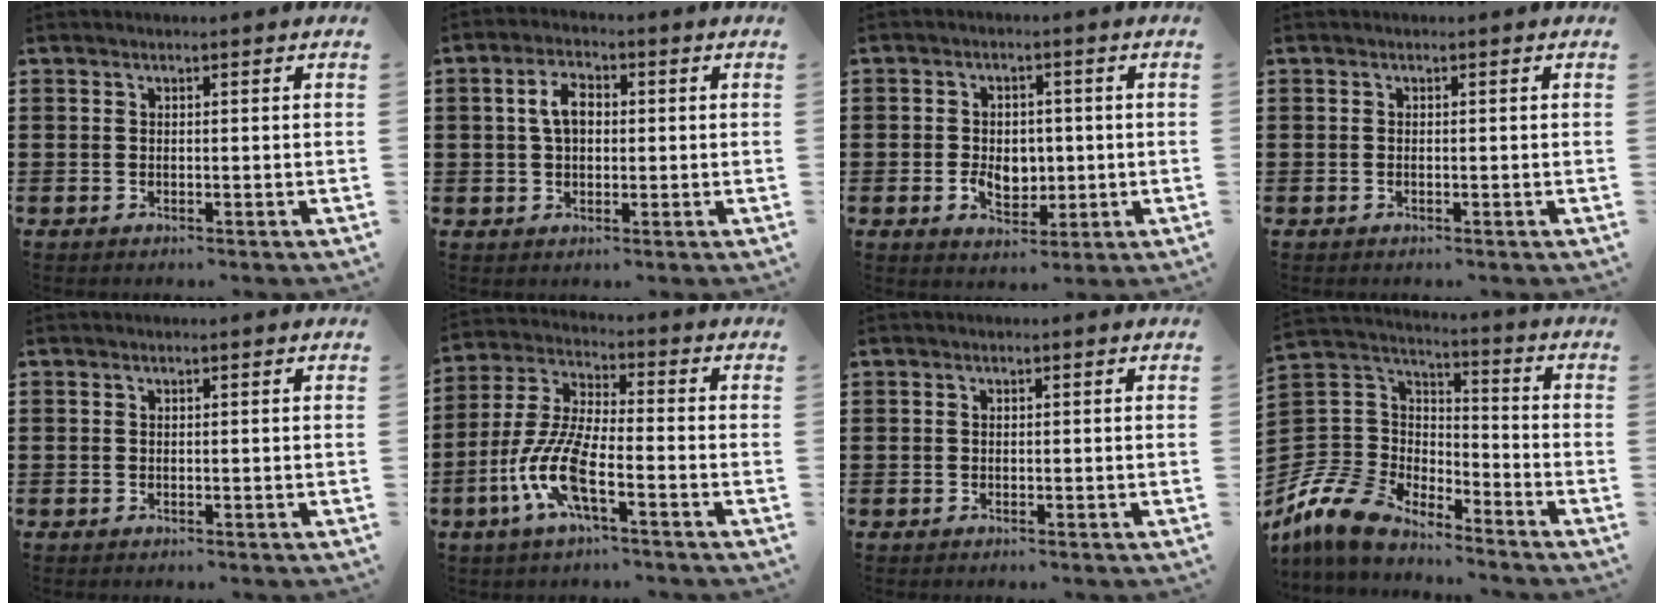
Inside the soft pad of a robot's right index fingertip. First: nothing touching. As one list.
[{"total": 4.9, "force": [0.4, 2.7, 4.0], "torque": [-0.092, 0.009, 0.003]}, {"total": 5.2, "force": [-0.7, 3.6, 3.7], "torque": [-0.057, 0.001, -0.015]}, {"total": 0.0}, {"total": 0.0}, {"total": 9.6, "force": [-4.3, 2.3, 8.3], "torque": [-0.204, -0.015, -0.089]}, {"total": 0.0}, {"total": 10.6, "force": [-8.3, 6.3, 2.2], "torque": [-0.108, 0.005, -0.170]}]